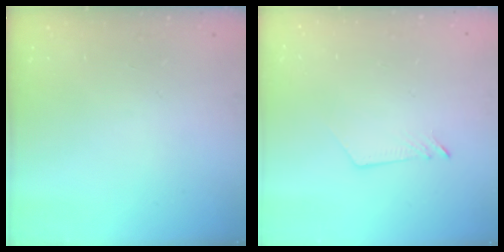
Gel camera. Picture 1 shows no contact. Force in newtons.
{"total": 2.6, "press": 2.6, "slide": 0.3}